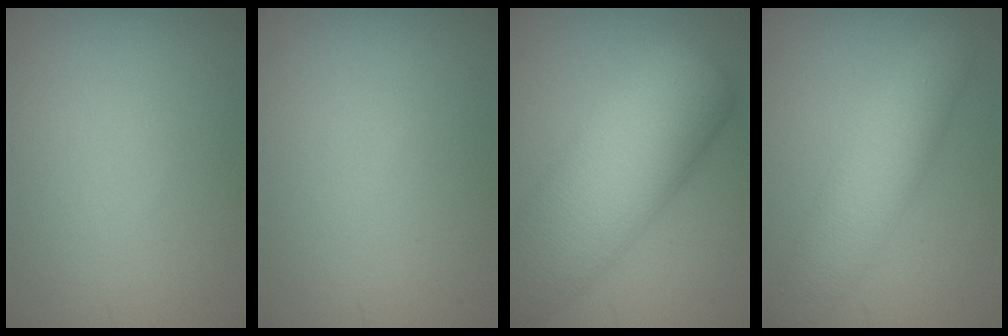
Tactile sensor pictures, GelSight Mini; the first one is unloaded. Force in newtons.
{"total": 0.0}
{"total": 11.9, "press": 11.9, "slide": 0.5}
{"total": 5.3, "press": 5.3, "slide": 0.2}